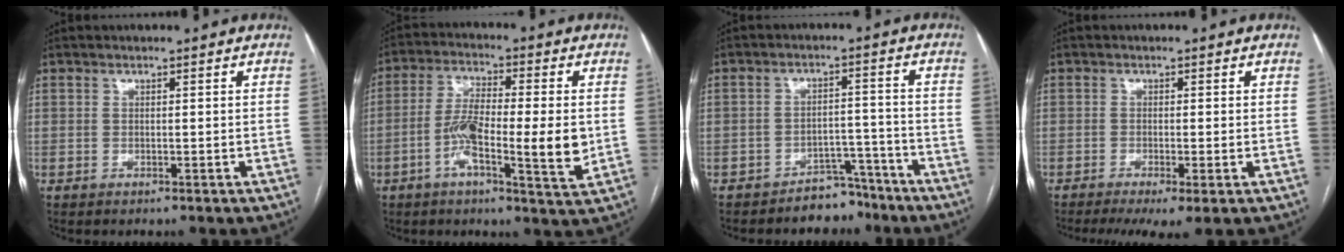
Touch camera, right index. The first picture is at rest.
{"total": 12.1, "force": [-2.1, 2.2, 11.7], "torque": [-0.204, -0.002, -0.041]}
{"total": 5.3, "force": [-4.5, 2.8, 0.5], "torque": [0.006, 0.027, -0.066]}
{"total": 5.3, "force": [-3.1, 0.7, 4.2], "torque": [-0.068, -0.015, -0.052]}